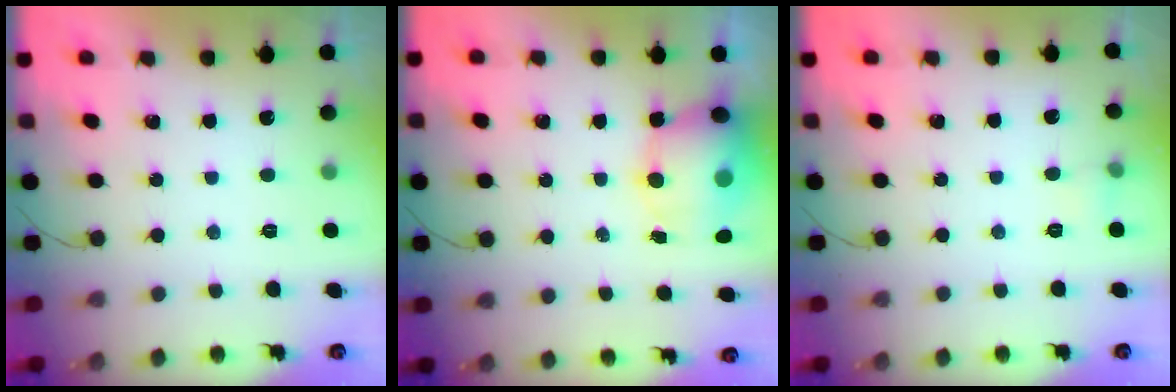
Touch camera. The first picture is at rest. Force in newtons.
{"total": 11.6, "press": 11.1, "slide": 3.1}
{"total": 3.9, "press": 3.7, "slide": 1.1}